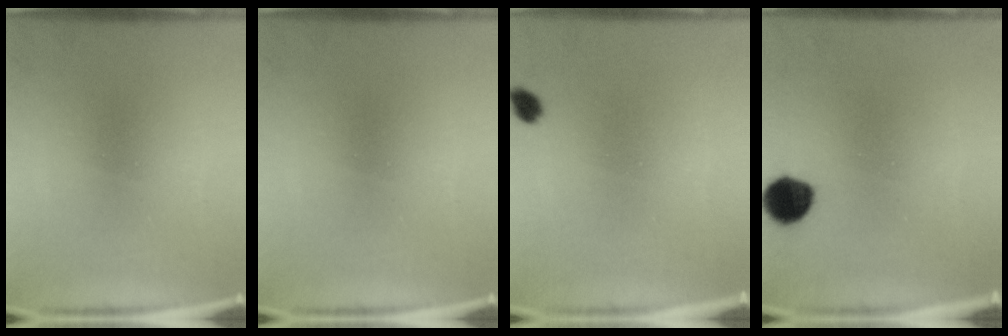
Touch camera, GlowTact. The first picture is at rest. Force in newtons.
{"total": 0.0}
{"total": 1.9}
{"total": 7.8}